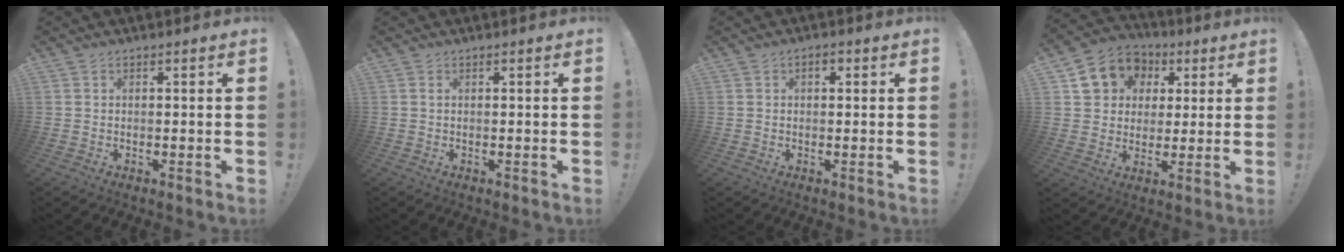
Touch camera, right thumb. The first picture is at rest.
{"total": 0.5, "force": [0.1, -0.3, 0.5], "torque": [-0.013, 0.002, 0.002]}
{"total": 1.7, "force": [0.3, 1.2, 1.2], "torque": [-0.009, 0.001, 0.001]}
{"total": 12.3, "force": [4.5, 10.5, 4.4], "torque": [-0.058, -0.017, 0.092]}